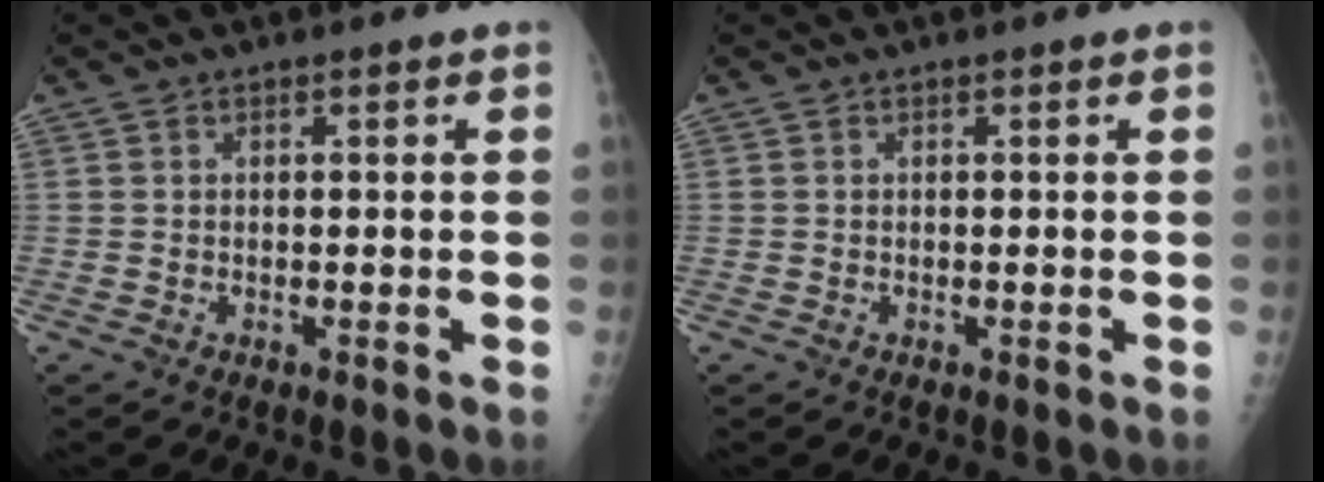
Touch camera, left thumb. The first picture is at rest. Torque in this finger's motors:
{"motor_torque": [-0.01, 0.01, -0.09, -0.06, 0.00]}